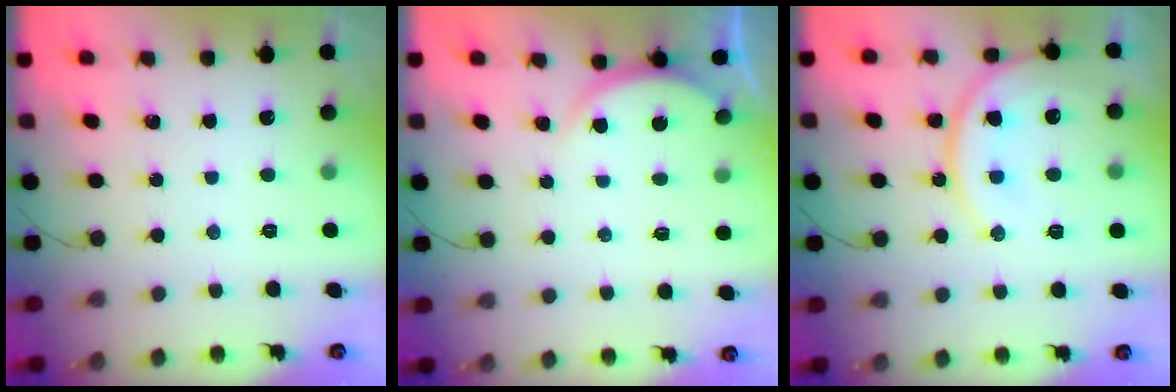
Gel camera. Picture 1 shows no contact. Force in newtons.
{"total": 3.4, "press": 3.3, "slide": 0.5}
{"total": 14.7, "press": 14.6, "slide": 1.9}